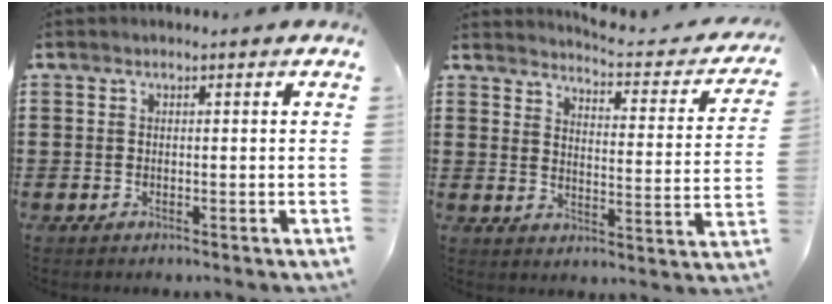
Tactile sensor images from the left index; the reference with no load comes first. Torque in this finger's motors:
{"motor_torque": [1.71, -0.42, 0.22, 0.02]}